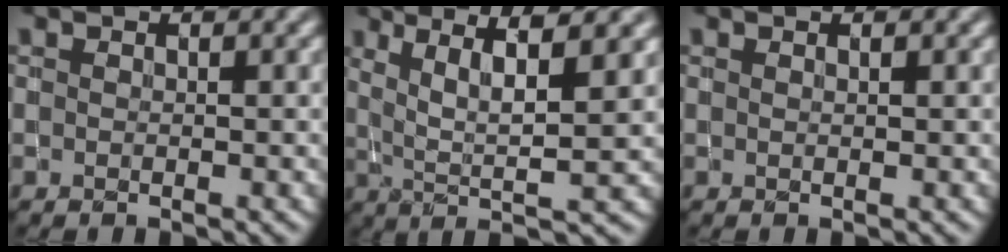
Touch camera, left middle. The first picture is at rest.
{"total": 6.7, "force": [2.4, 1.2, 6.2], "torque": [-0.099, 0.003, 0.047]}
{"total": 0.6, "force": [0.3, 0.1, 0.4], "torque": [-0.005, -0.001, 0.004]}